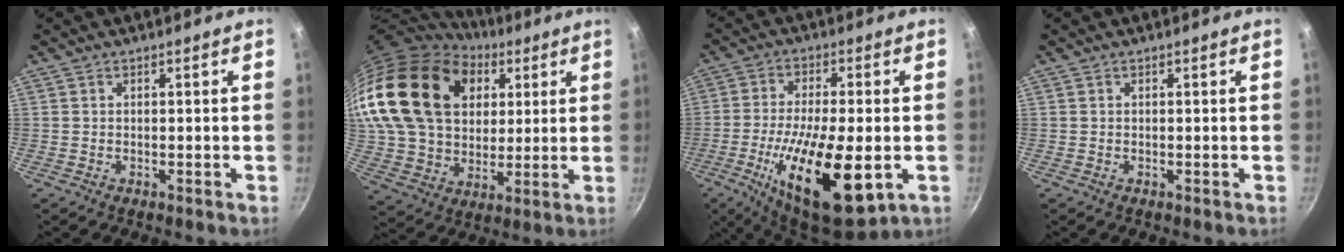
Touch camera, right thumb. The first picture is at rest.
{"total": 28.9, "force": [10.7, 20.5, 17.3], "torque": [-0.316, -0.001, 0.199]}
{"total": 20.0, "force": [-5.7, 7.0, 17.9], "torque": [-0.312, 0.002, -0.095]}
{"total": 0.0}